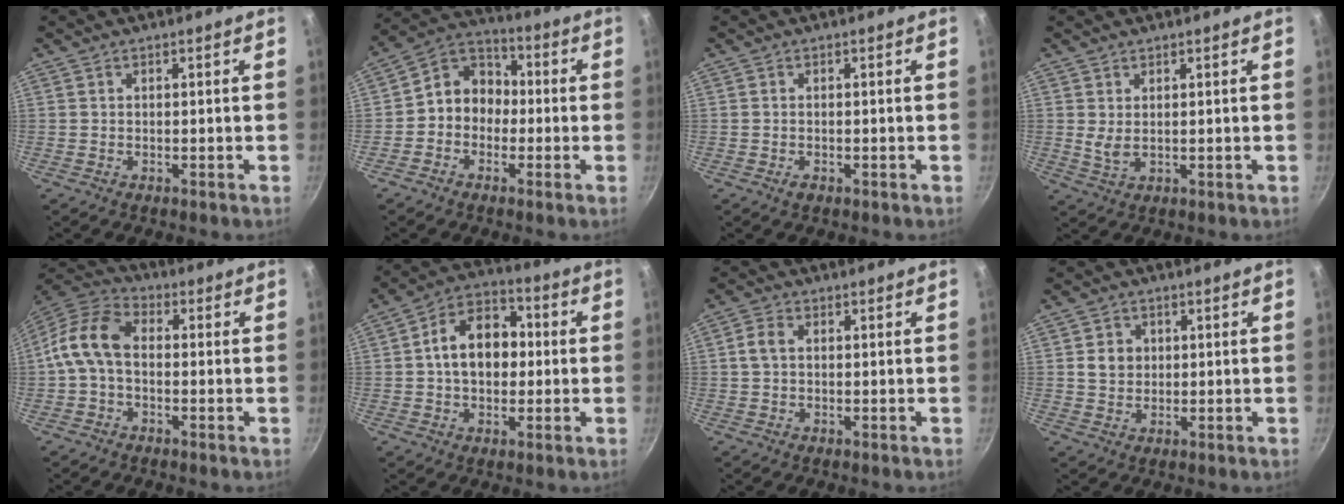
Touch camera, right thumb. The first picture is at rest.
{"total": 9.1, "force": [-1.1, 7.7, 4.6], "torque": [-0.033, 0.039, -0.043]}
{"total": 1.1, "force": [-0.5, 0.7, 0.7], "torque": [-0.012, 0.000, -0.010]}
{"total": 2.8, "force": [0.9, 1.3, 2.3], "torque": [-0.043, -0.011, 0.022]}
{"total": 9.8, "force": [-0.6, 6.5, 7.3], "torque": [-0.134, 0.036, -0.031]}
{"total": 13.2, "force": [0.6, 9.4, 9.3], "torque": [-0.107, 0.030, -0.006]}
{"total": 3.2, "force": [0.3, 2.2, 2.2], "torque": [-0.044, 0.010, 0.001]}
{"total": 4.3, "force": [0.7, 3.7, 2.0], "torque": [-0.015, 0.003, 0.010]}